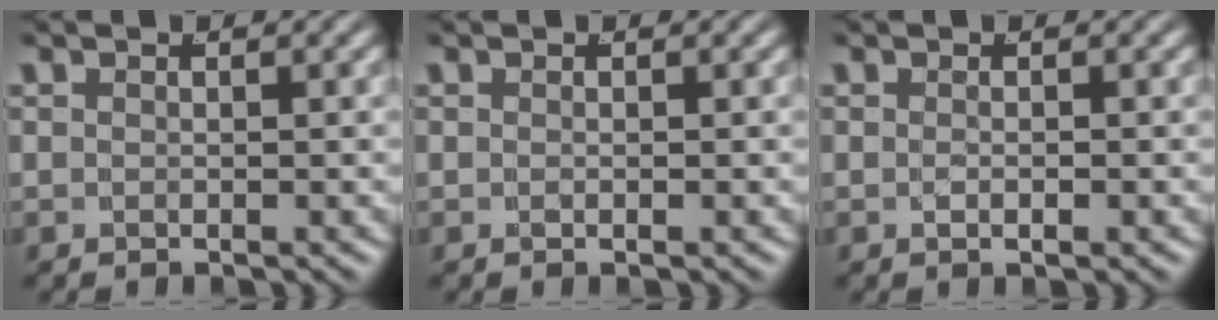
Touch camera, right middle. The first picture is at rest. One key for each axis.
{"total": 0.0}
{"total": 0.6, "fx": -0.3, "fy": -0.3, "fz": 0.4, "tx": -0.009, "ty": -0.006, "tz": 0.000}